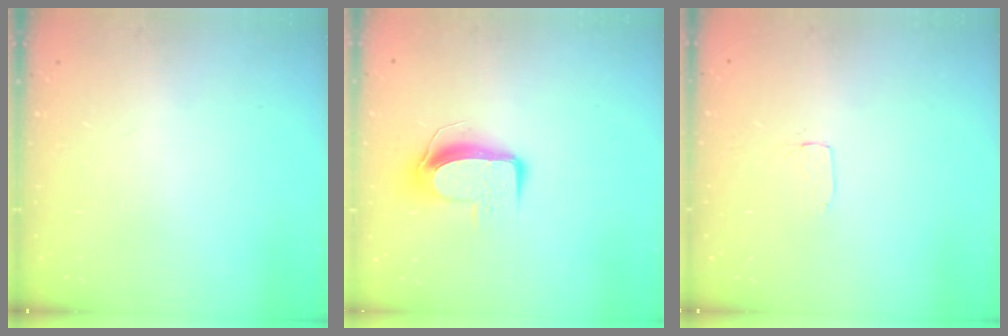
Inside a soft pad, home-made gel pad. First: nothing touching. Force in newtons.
{"total": 10.0, "press": 10.0, "slide": 1.0}
{"total": 2.0, "press": 2.0, "slide": 0.0}